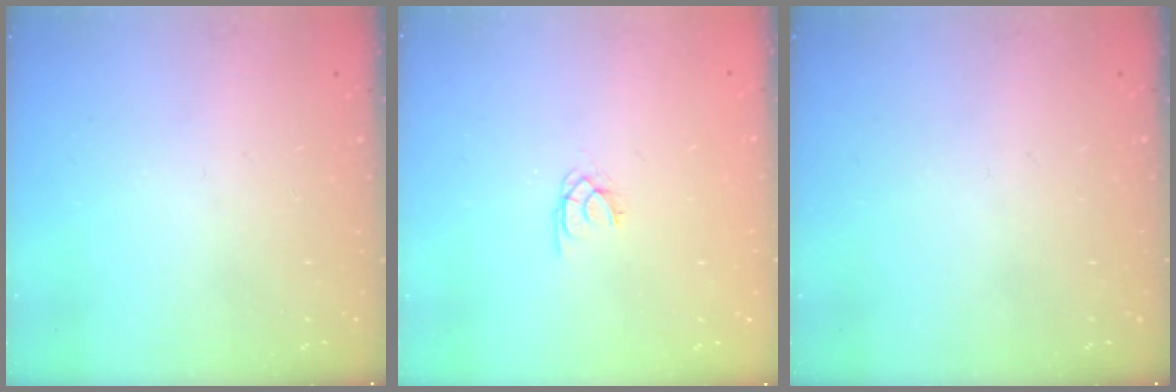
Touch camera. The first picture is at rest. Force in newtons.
{"total": 1.5, "press": 1.4, "slide": 0.2}
{"total": 0.0}